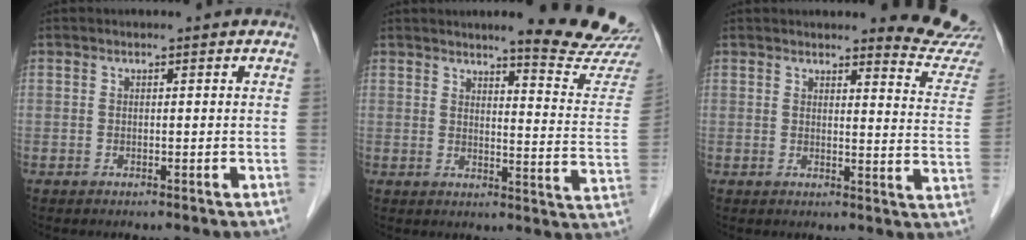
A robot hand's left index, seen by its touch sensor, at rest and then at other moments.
{"total": 13.2, "force": [12.2, -0.8, 4.9], "torque": [-0.054, -0.087, 0.131]}
{"total": 9.0, "force": [8.9, -0.2, 1.3], "torque": [-0.001, -0.081, 0.077]}